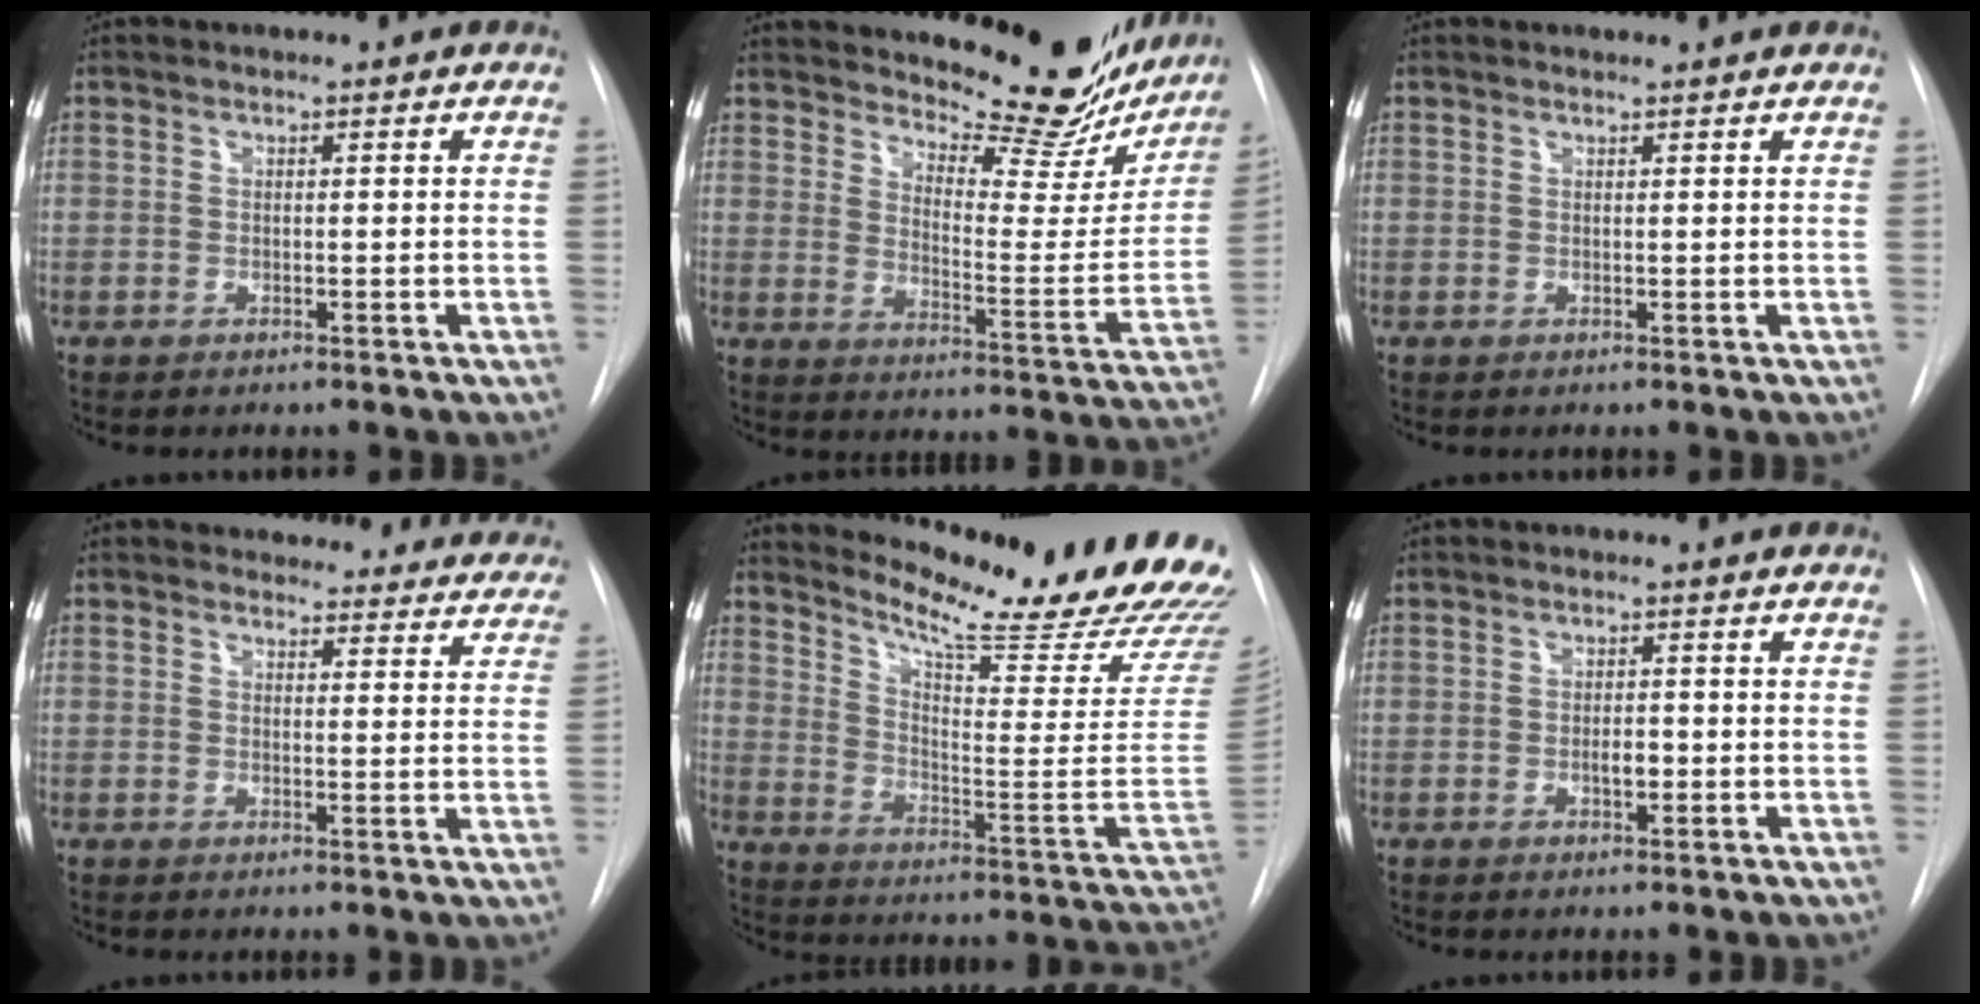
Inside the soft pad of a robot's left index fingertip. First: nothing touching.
{"total": 22.4, "force": [20.2, 5.8, 7.8], "torque": [-0.104, -0.069, 0.250]}
{"total": 2.9, "force": [2.9, 0.2, 0.6], "torque": [-0.010, 0.018, 0.032]}
{"total": 16.7, "force": [15.8, 5.1, 2.1], "torque": [0.011, -0.035, 0.158]}
{"total": 26.6, "force": [23.2, 2.1, 12.9], "torque": [-0.201, -0.109, 0.298]}
{"total": 1.9, "force": [-0.4, 0.8, 1.7], "torque": [-0.028, 0.000, -0.006]}